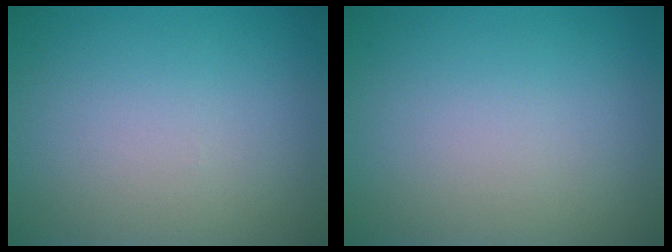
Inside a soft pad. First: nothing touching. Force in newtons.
{"total": 0.0}